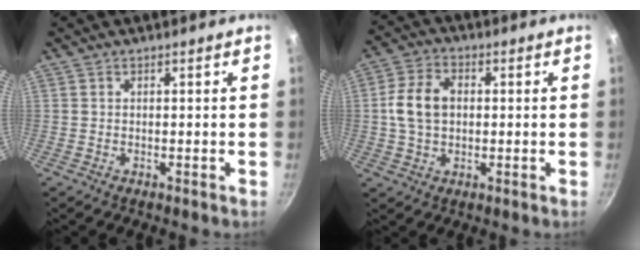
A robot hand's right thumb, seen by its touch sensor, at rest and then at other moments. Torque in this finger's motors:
{"motor_torque": [0.12, 0.02, 0.75, -0.48, 0.02]}